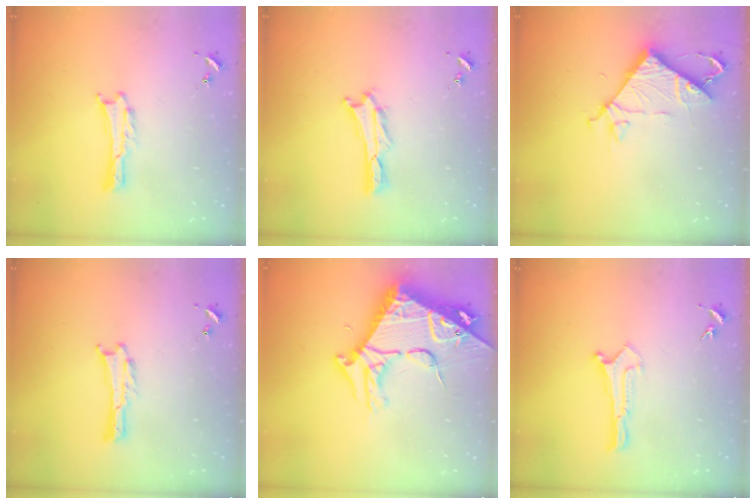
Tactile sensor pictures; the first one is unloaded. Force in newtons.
{"total": 0.9, "press": 0.9, "slide": 0.2}
{"total": 7.9, "press": 7.8, "slide": 0.6}
{"total": 0.0}
{"total": 12.0, "press": 11.9, "slide": 1.3}
{"total": 0.0}